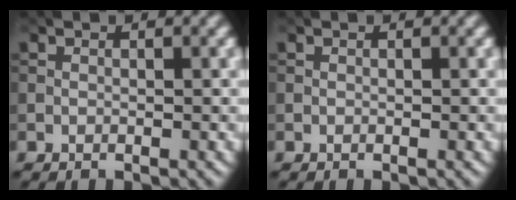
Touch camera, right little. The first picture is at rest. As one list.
[{"total": 0.0}]